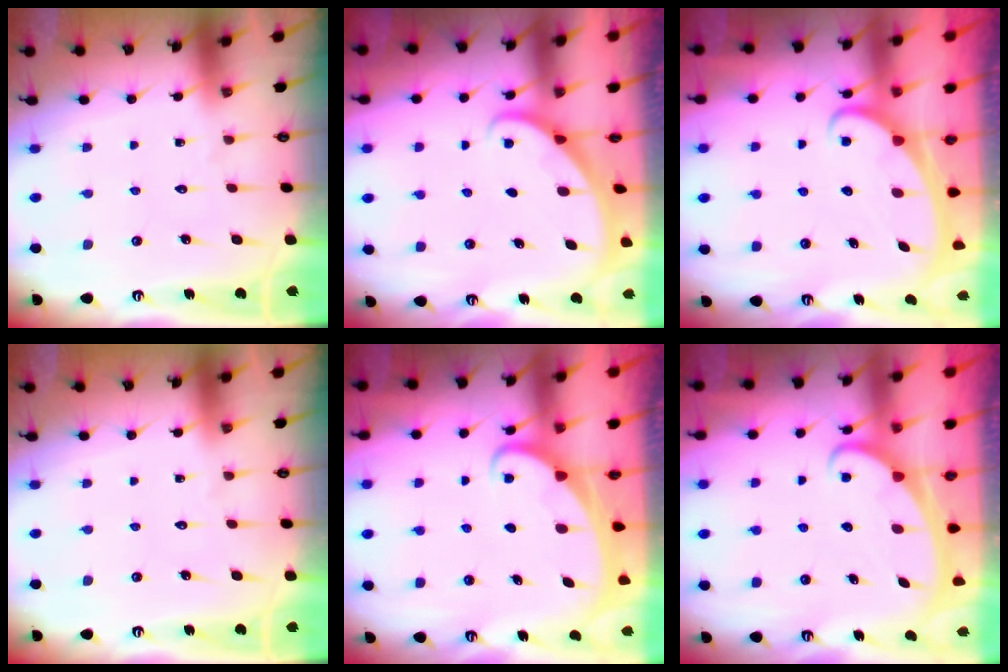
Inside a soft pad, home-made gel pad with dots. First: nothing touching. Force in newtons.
{"total": 1.8, "press": 1.8, "slide": 0.1}
{"total": 2.4, "press": 2.3, "slide": 0.4}
{"total": 0.0}
{"total": 1.9, "press": 1.9, "slide": 0.2}
{"total": 2.4, "press": 2.3, "slide": 0.4}